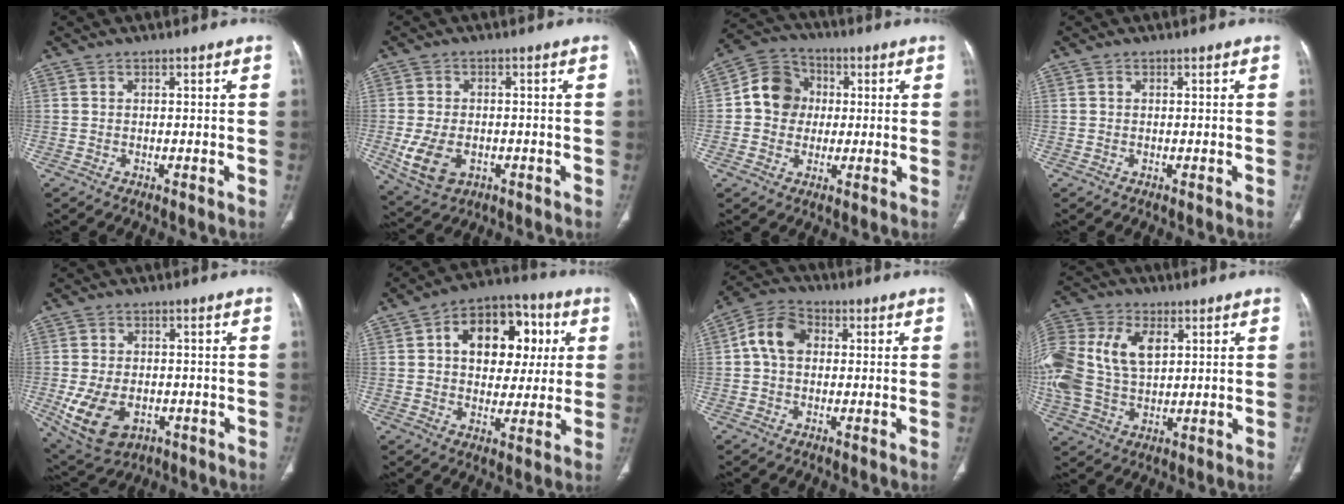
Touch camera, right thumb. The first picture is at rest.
{"total": 8.4, "force": [-2.2, 5.6, 5.8], "torque": [-0.112, 0.001, -0.028]}
{"total": 9.8, "force": [0.6, 8.9, 4.1], "torque": [-0.042, 0.019, -0.003]}
{"total": 0.0}
{"total": 10.9, "force": [-3.0, 7.2, 7.6], "torque": [-0.138, 0.003, -0.035]}
{"total": 16.4, "force": [3.9, 11.2, 11.4], "torque": [-0.117, 0.013, 0.056]}
{"total": 8.0, "force": [1.1, 5.9, 5.3], "torque": [-0.091, 0.020, 0.009]}
{"total": 22.0, "force": [4.8, 14.7, 15.7], "torque": [-0.374, 0.025, 0.094]}